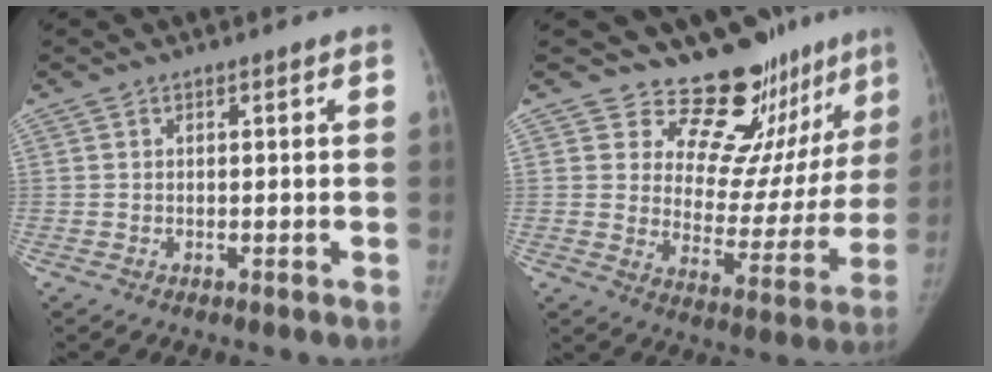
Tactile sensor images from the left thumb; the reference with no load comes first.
{"total": 15.9, "force": [14.1, 6.1, 3.9], "torque": [0.013, -0.128, 0.187]}